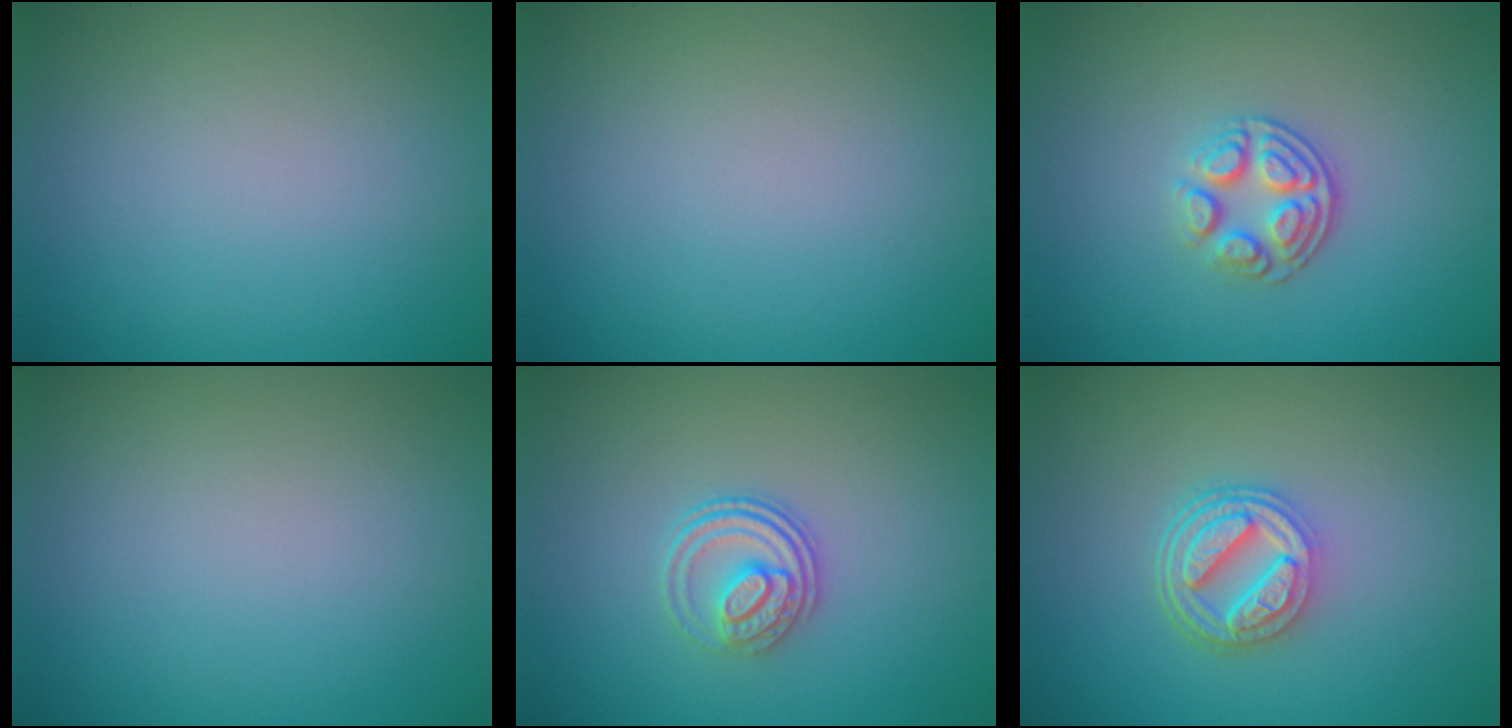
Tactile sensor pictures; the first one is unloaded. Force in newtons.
{"total": 0.0}
{"total": 3.2, "press": 2.6, "slide": 2.0}
{"total": 0.0}
{"total": 3.0, "press": 2.5, "slide": 1.7}
{"total": 4.6, "press": 3.4, "slide": 3.2}